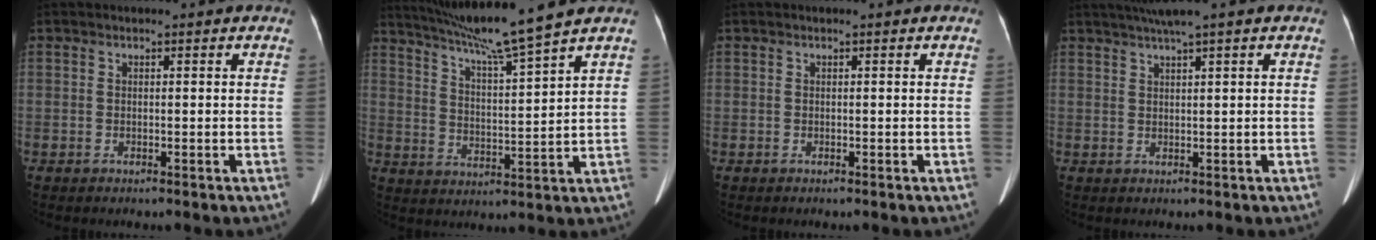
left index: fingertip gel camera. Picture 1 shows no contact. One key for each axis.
{"total": 11.6, "fx": 9.9, "fy": -2.3, "fz": 5.7, "tx": -0.099, "ty": -0.006, "tz": 0.169}
{"total": 0.0}
{"total": 4.7, "fx": 3.6, "fy": -1.2, "fz": 2.9, "tx": -0.054, "ty": 0.015, "tz": 0.067}